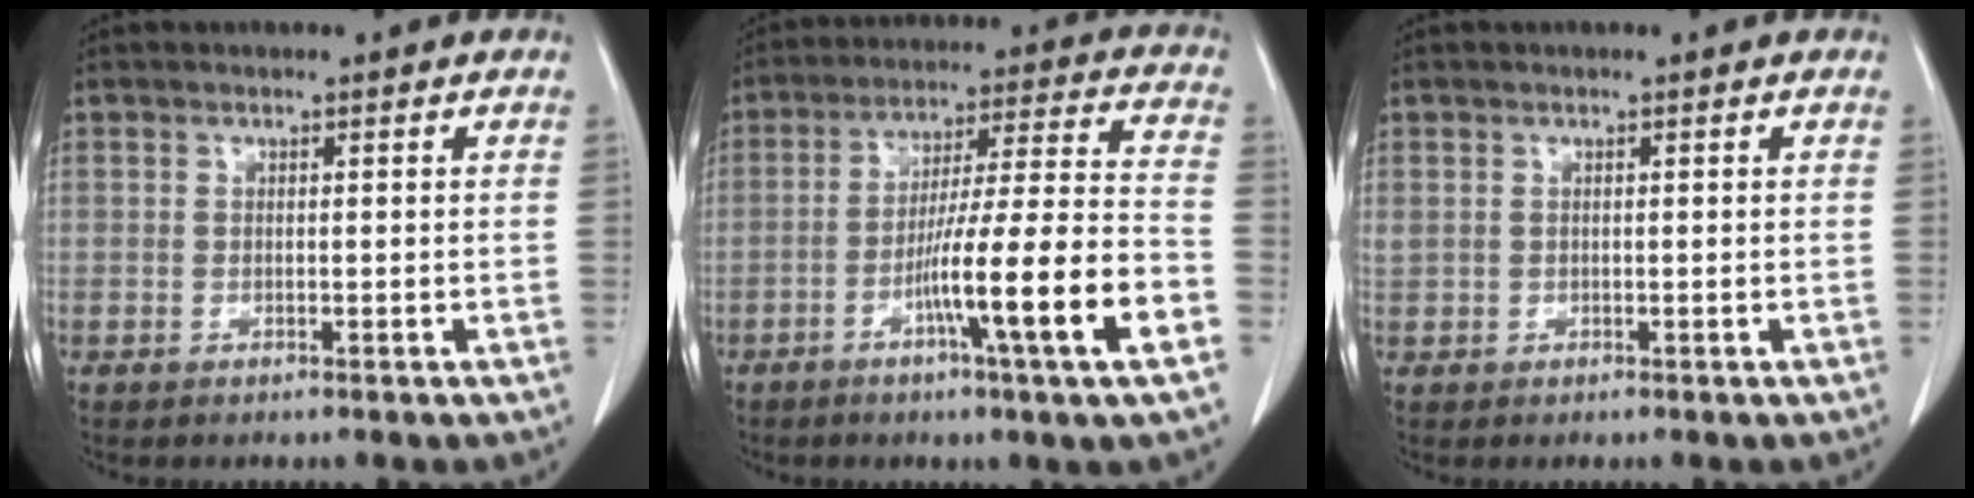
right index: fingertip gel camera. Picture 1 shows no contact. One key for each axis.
{"total": 17.4, "fx": -6.8, "fy": -0.7, "fz": 16.0, "tx": -0.258, "ty": -0.003, "tz": -0.110}
{"total": 0.9, "fx": 0.5, "fy": 0.7, "fz": 0.4, "tx": -0.010, "ty": 0.012, "tz": 0.012}